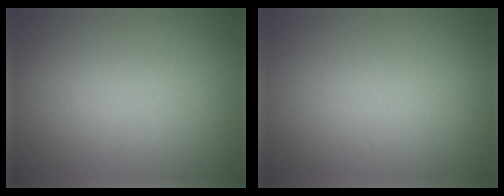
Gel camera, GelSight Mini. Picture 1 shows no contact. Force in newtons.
{"total": 0.0}